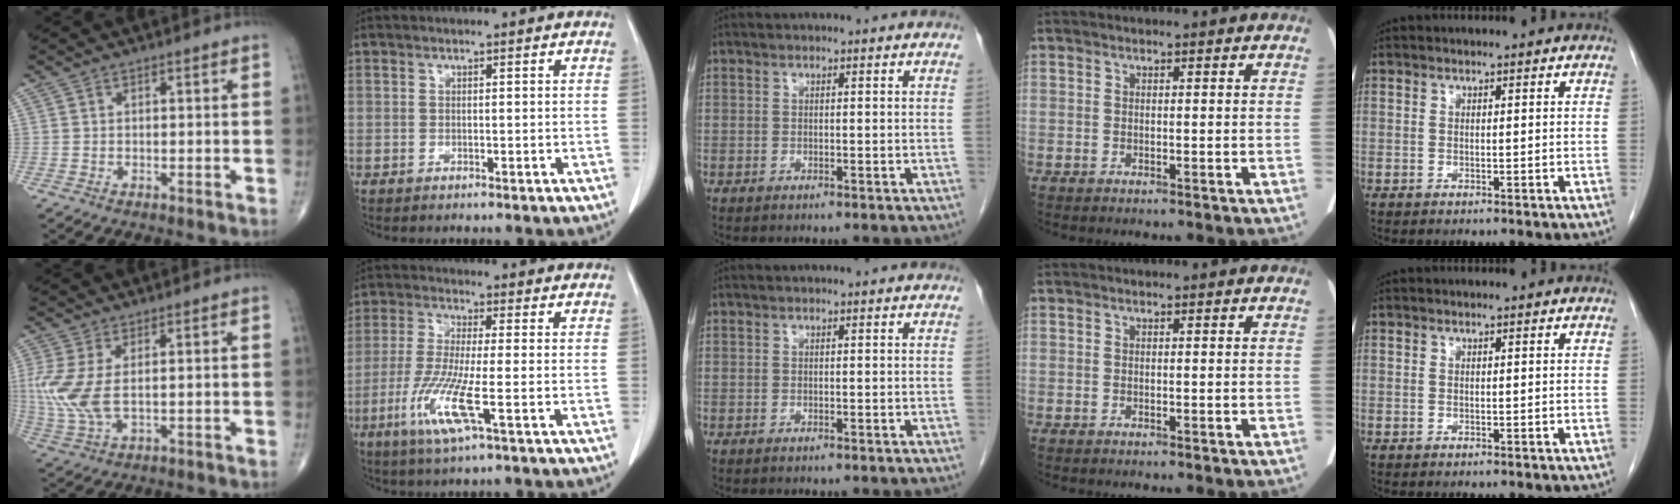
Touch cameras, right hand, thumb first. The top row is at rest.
{"thumb": {"total": 9.2, "force": [0.9, 4.4, 8.0], "torque": [-0.212, -0.005, 0.029]}, "index": {"total": 9.4, "force": [-3.5, 0.3, 8.7], "torque": [-0.186, -0.022, -0.071]}}